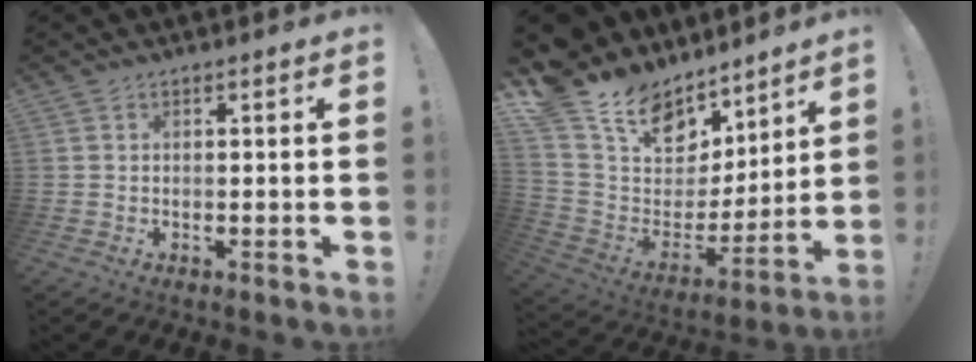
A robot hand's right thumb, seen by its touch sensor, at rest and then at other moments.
{"total": 16.3, "force": [12.3, 9.8, 4.2], "torque": [-0.081, -0.098, 0.248]}